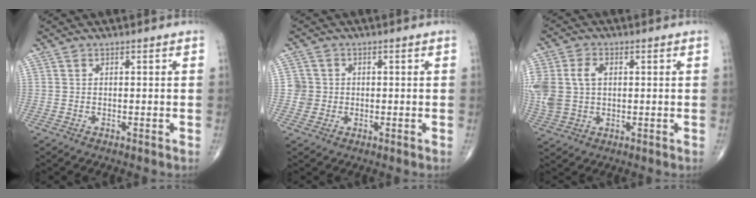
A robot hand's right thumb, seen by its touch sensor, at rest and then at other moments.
{"total": 3.0, "force": [-0.1, 3.0, 0.2], "torque": [0.022, 0.008, -0.004]}
{"total": 10.4, "force": [1.3, 7.4, 7.2], "torque": [-0.171, 0.010, 0.032]}